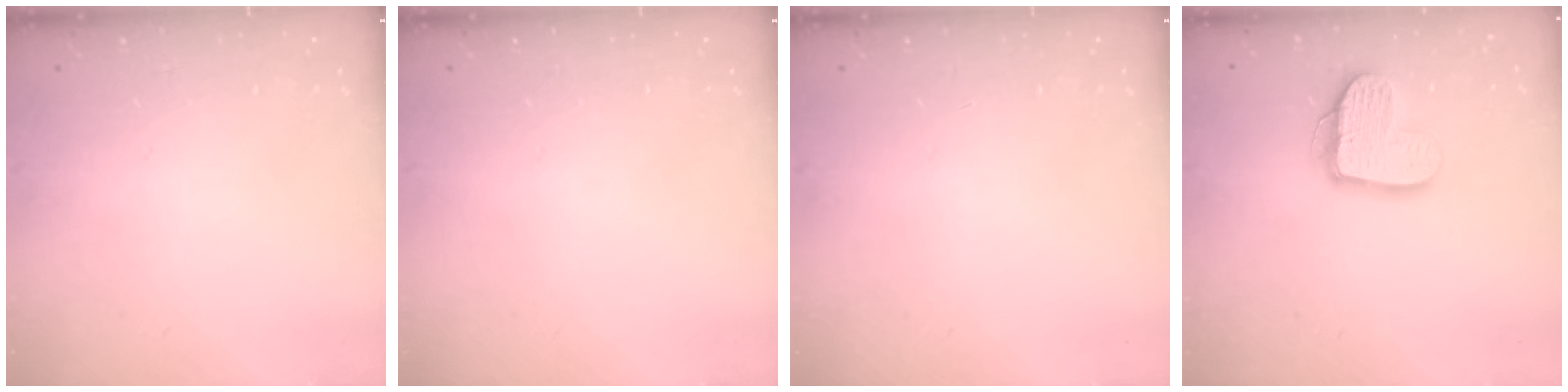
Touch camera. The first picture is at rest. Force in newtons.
{"total": 0.0}
{"total": 0.0}
{"total": 14.8, "press": 14.7, "slide": 1.3}